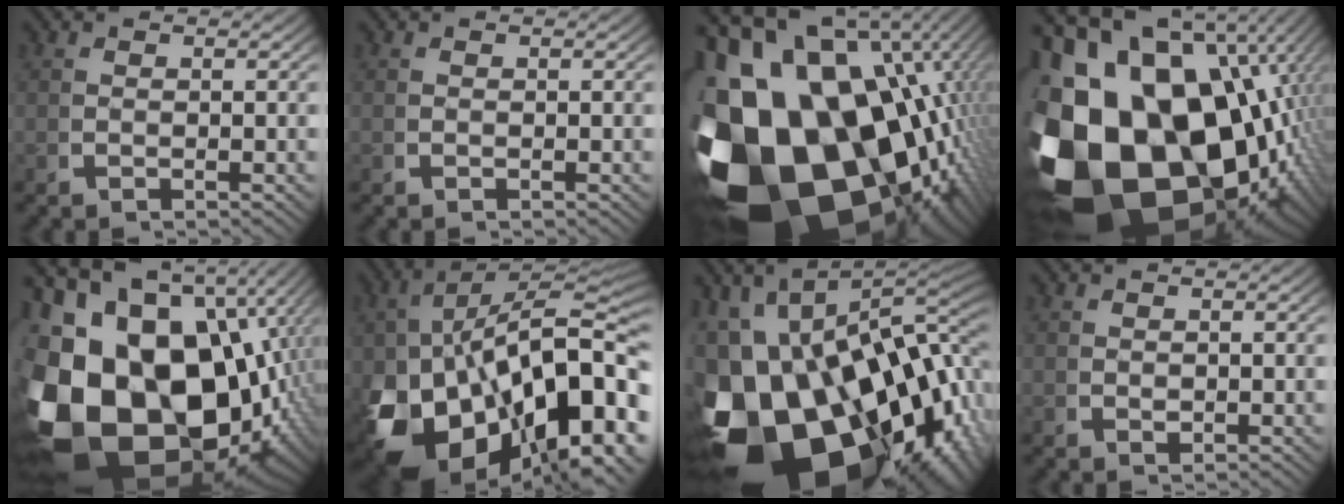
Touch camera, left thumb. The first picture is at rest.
{"total": 0.0}
{"total": 36.7, "force": [-7.8, 24.6, 26.2], "torque": [-0.487, -0.107, -0.086]}
{"total": 33.5, "force": [-6.1, 22.4, 24.2], "torque": [-0.463, -0.095, -0.058]}
{"total": 30.6, "force": [-3.9, 21.3, 21.7], "torque": [-0.411, -0.077, -0.032]}
{"total": 28.4, "force": [-5.6, 18.2, 21.1], "torque": [-0.386, -0.110, -0.028]}
{"total": 31.9, "force": [-7.5, 21.0, 22.8], "torque": [-0.402, -0.088, -0.085]}
{"total": 1.0, "force": [0.2, 0.7, 0.6], "torque": [-0.014, -0.009, 0.012]}